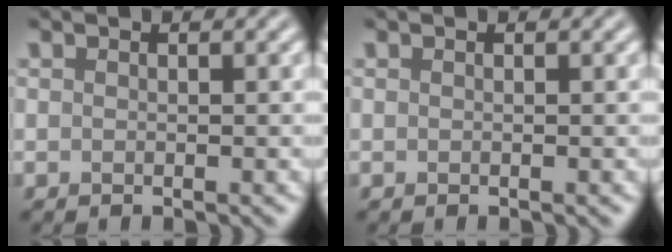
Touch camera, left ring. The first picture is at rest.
{"total": 0.0}